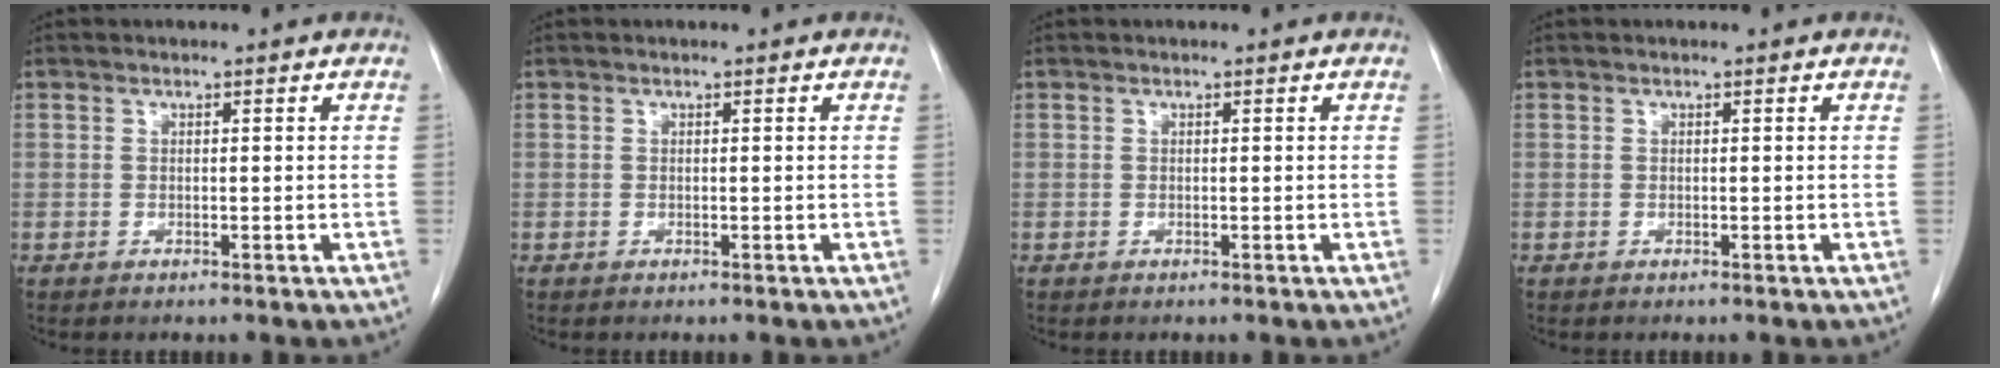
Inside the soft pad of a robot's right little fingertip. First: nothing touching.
{"total": 0.0}
{"total": 0.0}
{"total": 0.0}